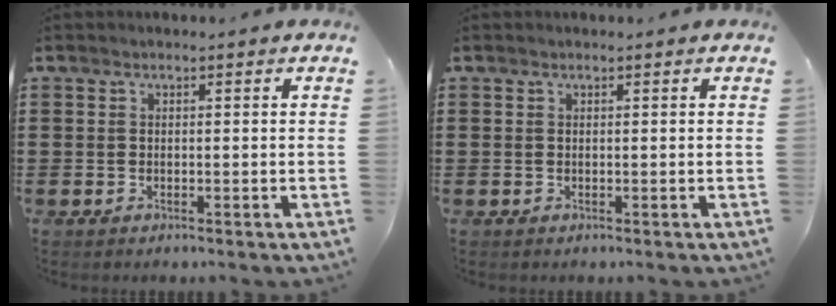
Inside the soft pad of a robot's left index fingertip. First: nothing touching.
{"total": 0.0}